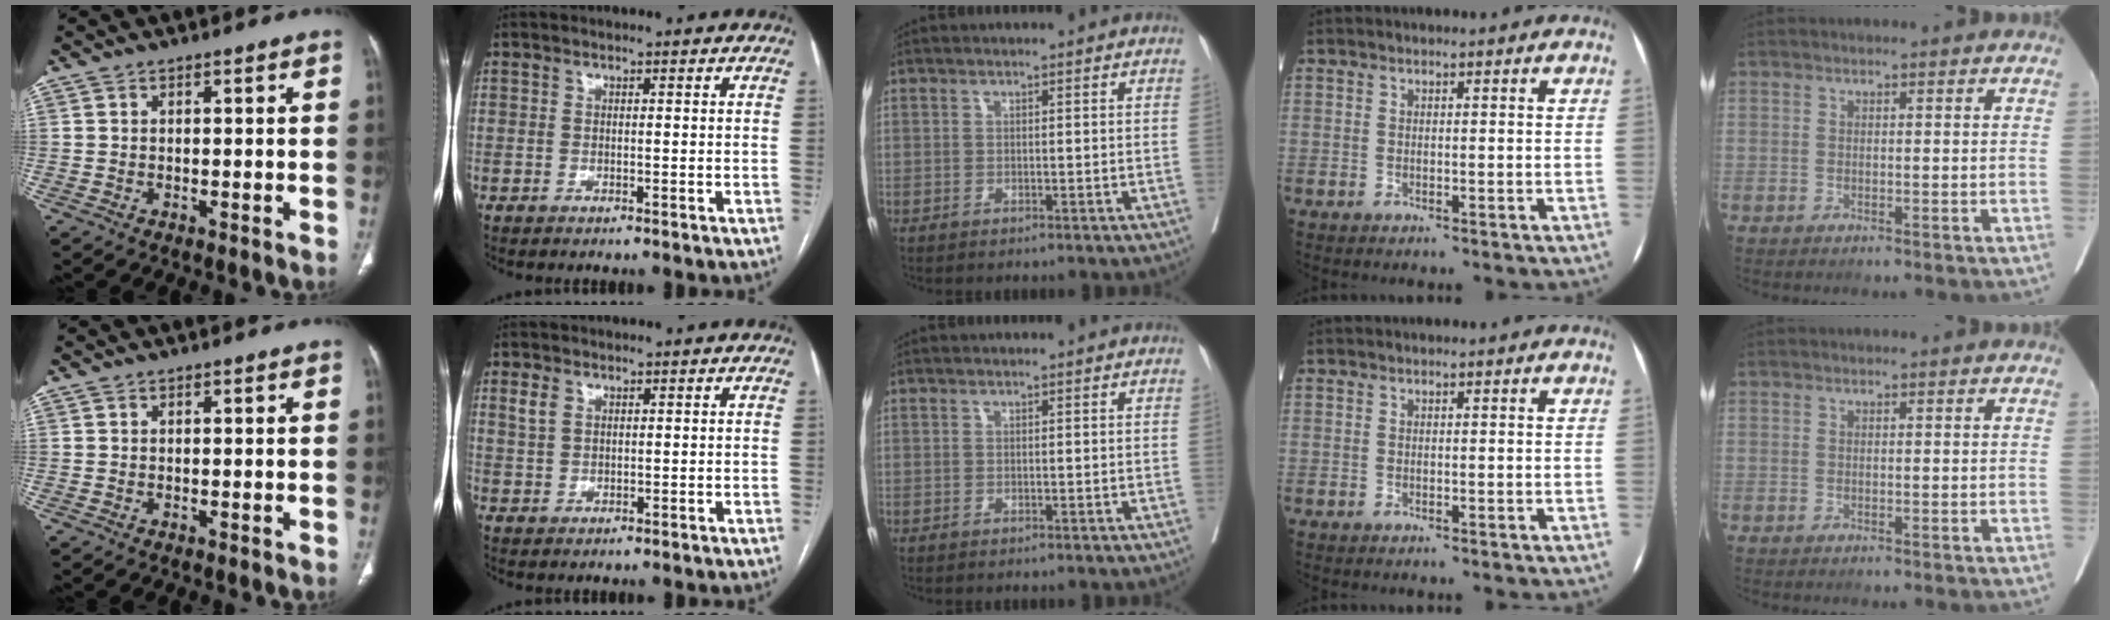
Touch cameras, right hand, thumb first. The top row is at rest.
{"index": {"total": 2.3, "force": [1.2, 1.5, 1.2], "torque": [-0.034, 0.010, 0.030]}}